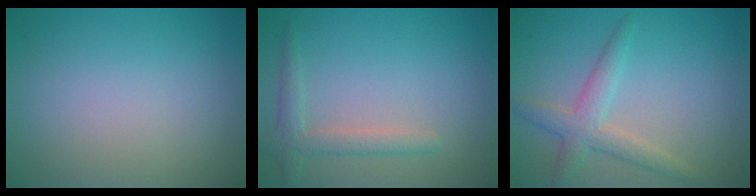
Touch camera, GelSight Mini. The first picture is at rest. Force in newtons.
{"total": 2.3, "press": 2.3, "slide": 0.2}
{"total": 3.3, "press": 3.3, "slide": 0.1}